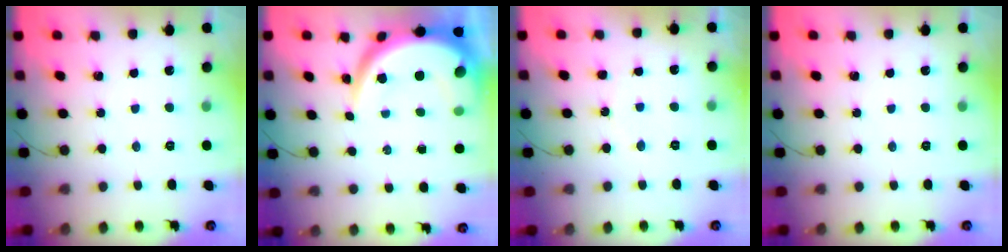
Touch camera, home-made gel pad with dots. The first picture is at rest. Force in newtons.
{"total": 11.6, "press": 11.5, "slide": 1.0}
{"total": 6.0, "press": 5.7, "slide": 1.9}
{"total": 0.0}